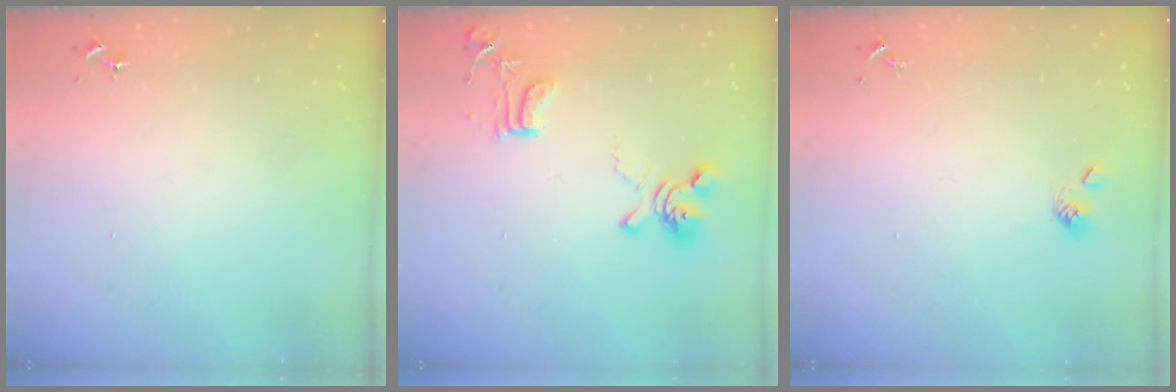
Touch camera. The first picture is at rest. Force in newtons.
{"total": 15.8, "press": 15.7, "slide": 1.6}
{"total": 5.5, "press": 5.1, "slide": 2.1}